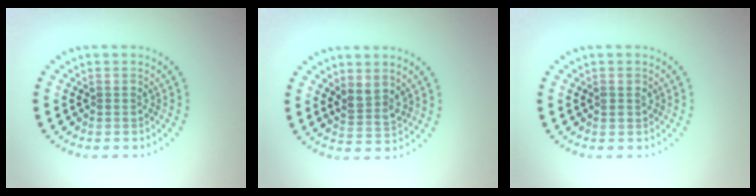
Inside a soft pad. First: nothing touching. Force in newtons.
{"total": 2.0, "press": 1.8, "slide": 1.0}
{"total": 0.8, "press": 0.8, "slide": 0.3}